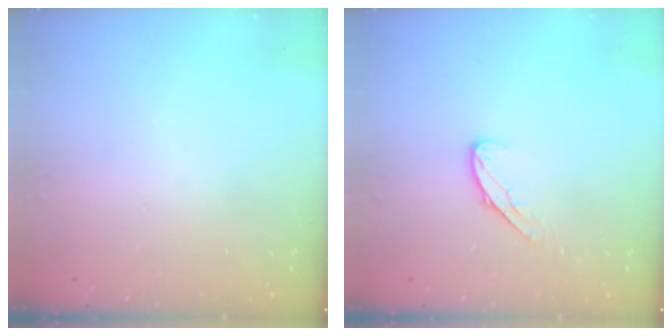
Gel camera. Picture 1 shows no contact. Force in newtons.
{"total": 5.1, "press": 5.1, "slide": 0.4}